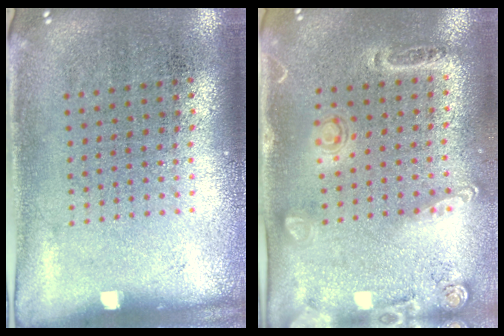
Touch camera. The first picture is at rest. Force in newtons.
{"total": 1.6, "press": 1.4, "slide": 0.8}